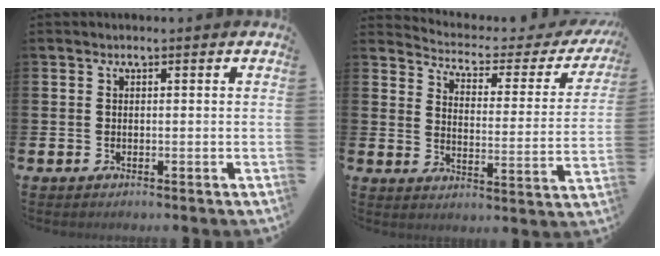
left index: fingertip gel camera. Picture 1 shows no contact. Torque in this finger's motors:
{"motor_torque": [0.93, -1.20, 0.00, -0.04]}